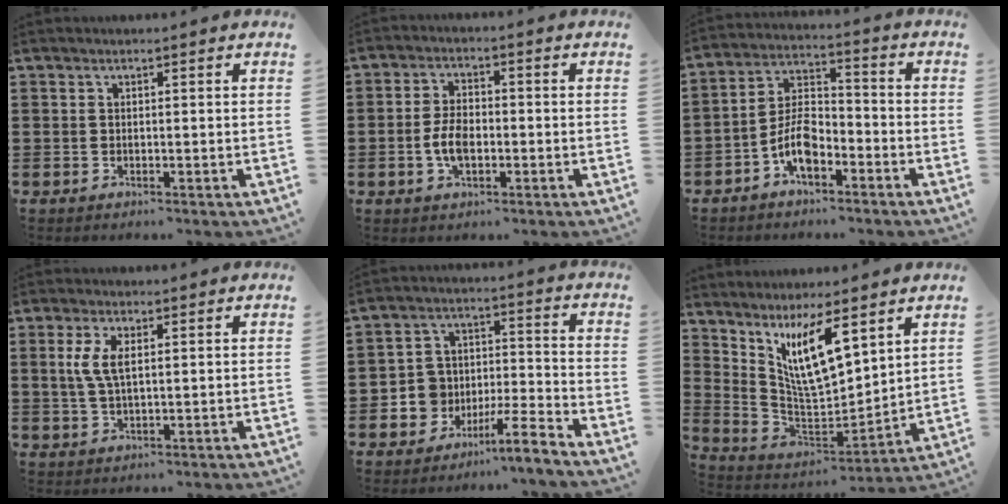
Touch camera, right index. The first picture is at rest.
{"total": 5.0, "force": [-1.0, 2.6, 4.1], "torque": [-0.094, 0.002, -0.024]}
{"total": 7.0, "force": [-3.6, 3.6, 4.9], "torque": [-0.109, 0.012, -0.072]}
{"total": 4.6, "force": [1.1, 1.9, 4.1], "torque": [-0.099, 0.004, 0.012]}
{"total": 5.2, "force": [-4.9, 1.5, 0.9], "torque": [-0.020, 0.001, -0.099]}
{"total": 10.6, "force": [6.0, 2.9, 8.2], "torque": [-0.169, -0.021, 0.116]}